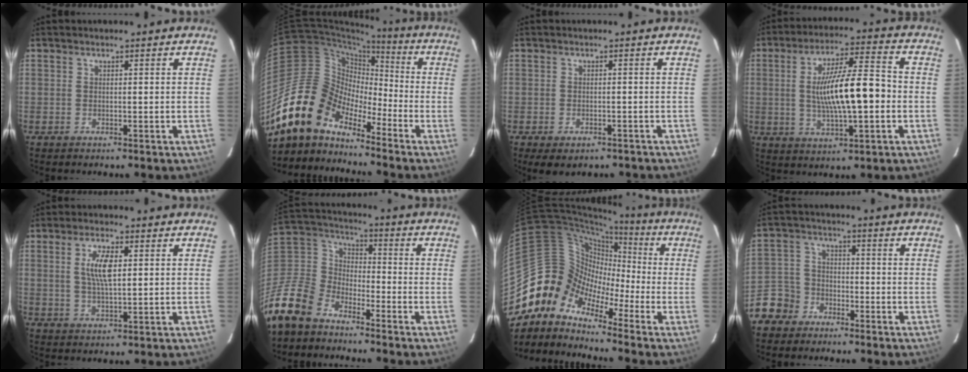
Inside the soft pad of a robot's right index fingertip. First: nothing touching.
{"total": 16.3, "force": [-12.9, 7.8, 6.3], "torque": [-0.120, 0.014, -0.253]}
{"total": 6.4, "force": [-4.6, 2.8, 3.4], "torque": [-0.069, -0.020, -0.060]}
{"total": 13.7, "force": [-1.2, 3.1, 13.3], "torque": [-0.231, 0.005, -0.013]}
{"total": 6.3, "force": [1.4, 2.2, 5.8], "torque": [-0.111, 0.003, 0.028]}
{"total": 17.0, "force": [-12.2, 9.9, 6.6], "torque": [-0.195, 0.008, -0.246]}
{"total": 10.9, "force": [-7.5, 7.5, 2.4], "torque": [-0.047, 0.043, -0.177]}
{"total": 8.5, "force": [-5.7, 6.1, 1.4], "torque": [-0.049, 0.025, -0.114]}